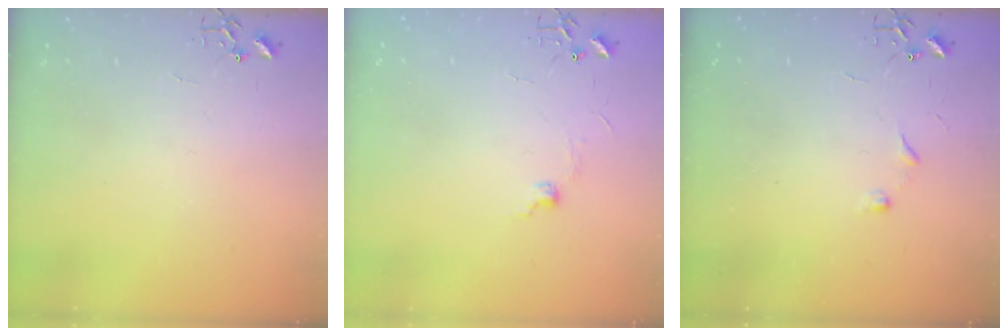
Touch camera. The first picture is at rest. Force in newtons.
{"total": 5.3, "press": 5.2, "slide": 0.7}
{"total": 4.3, "press": 4.3, "slide": 0.6}